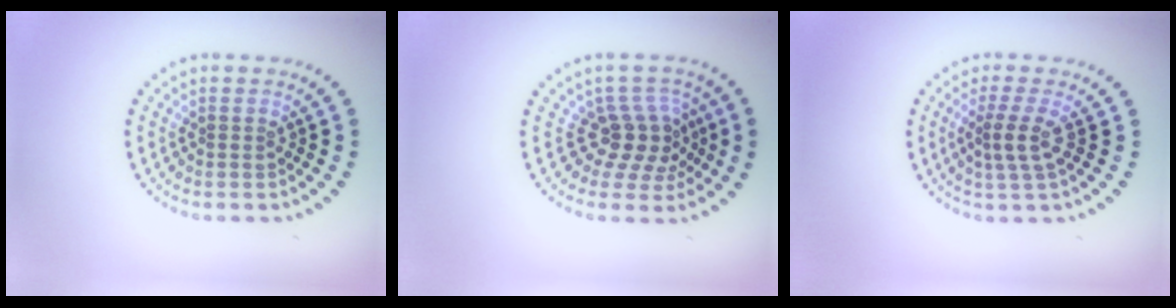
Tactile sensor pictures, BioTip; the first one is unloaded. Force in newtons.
{"total": 3.6, "press": 2.9, "slide": 2.1}
{"total": 2.5, "press": 1.8, "slide": 1.7}